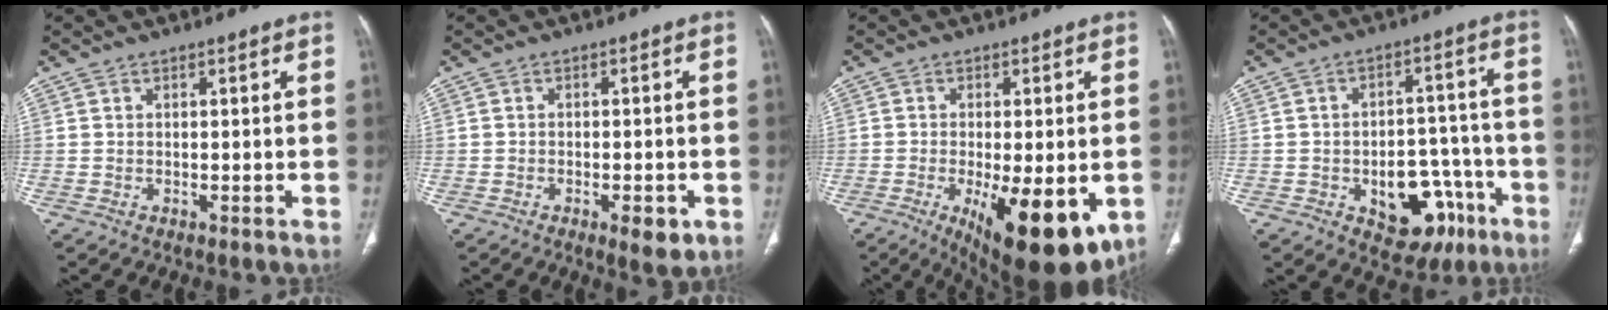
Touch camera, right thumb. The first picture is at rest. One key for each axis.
{"total": 4.6, "fx": -2.0, "fy": 1.7, "fz": 3.7, "tx": -0.044, "ty": -0.002, "tz": -0.023}
{"total": 16.4, "fx": -5.5, "fy": 6.1, "fz": 14.2, "tx": -0.175, "ty": -0.020, "tz": -0.065}
{"total": 13.4, "fx": -5.9, "fy": 8.4, "fz": 8.5, "tx": -0.069, "ty": 0.048, "tz": -0.070}